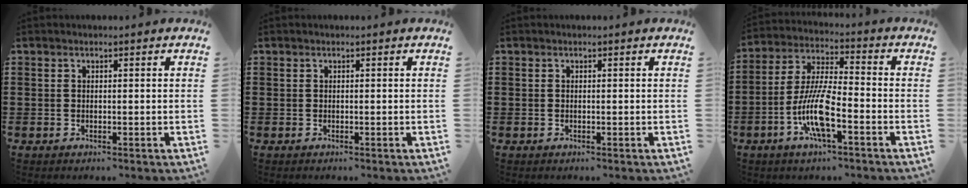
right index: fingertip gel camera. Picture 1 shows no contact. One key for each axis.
{"total": 0.0}
{"total": 0.0}
{"total": 9.9, "fx": -4.1, "fy": 2.4, "fz": 8.8, "tx": -0.203, "ty": -0.012, "tz": -0.083}